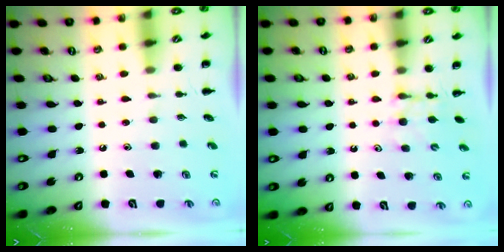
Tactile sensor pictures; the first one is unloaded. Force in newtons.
{"total": 4.9, "press": 4.7, "slide": 1.4}